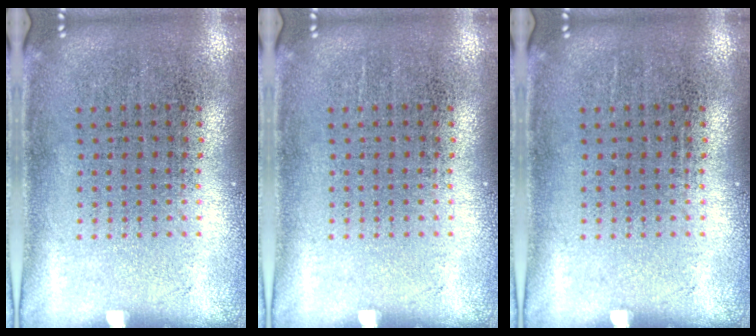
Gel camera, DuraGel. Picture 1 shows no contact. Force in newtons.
{"total": 0.0}
{"total": 0.0}